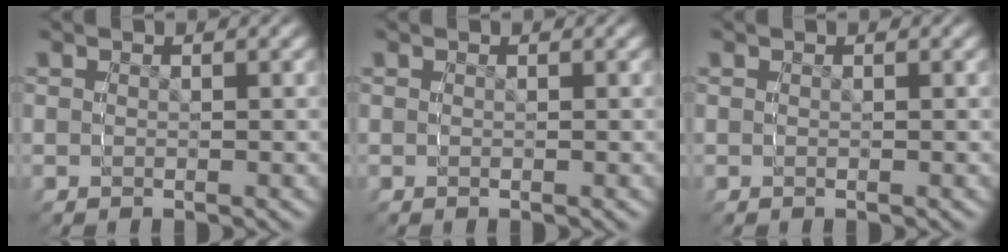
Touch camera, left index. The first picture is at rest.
{"total": 0.0}
{"total": 0.0}